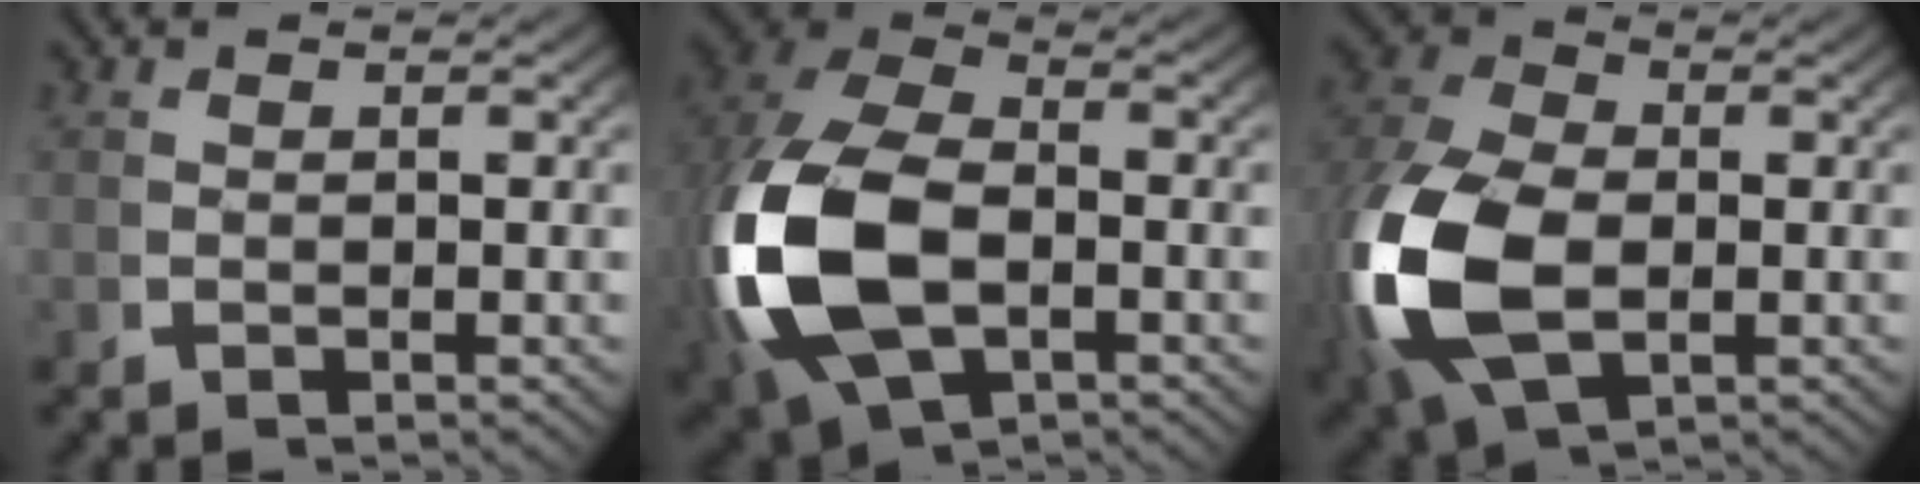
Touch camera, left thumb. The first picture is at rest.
{"total": 15.6, "force": [-2.1, 10.5, 11.3], "torque": [-0.305, -0.046, -0.011]}
{"total": 12.5, "force": [-1.4, 8.6, 9.0], "torque": [-0.250, -0.042, -0.002]}